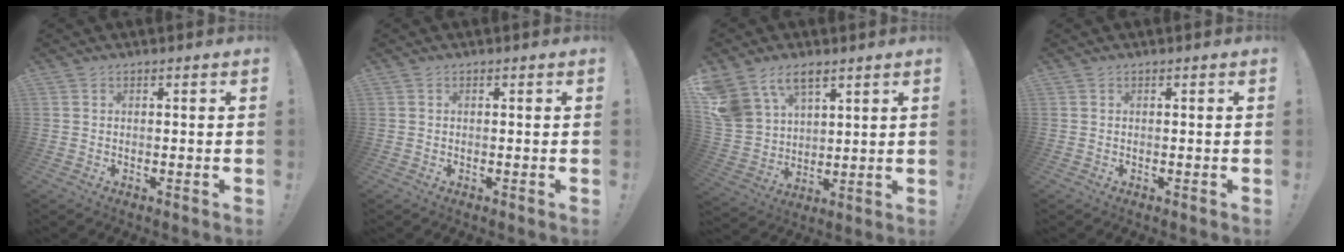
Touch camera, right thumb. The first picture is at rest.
{"total": 0.0}
{"total": 12.6, "force": [7.7, 8.0, 5.8], "torque": [-0.125, -0.042, 0.156]}
{"total": 0.0}